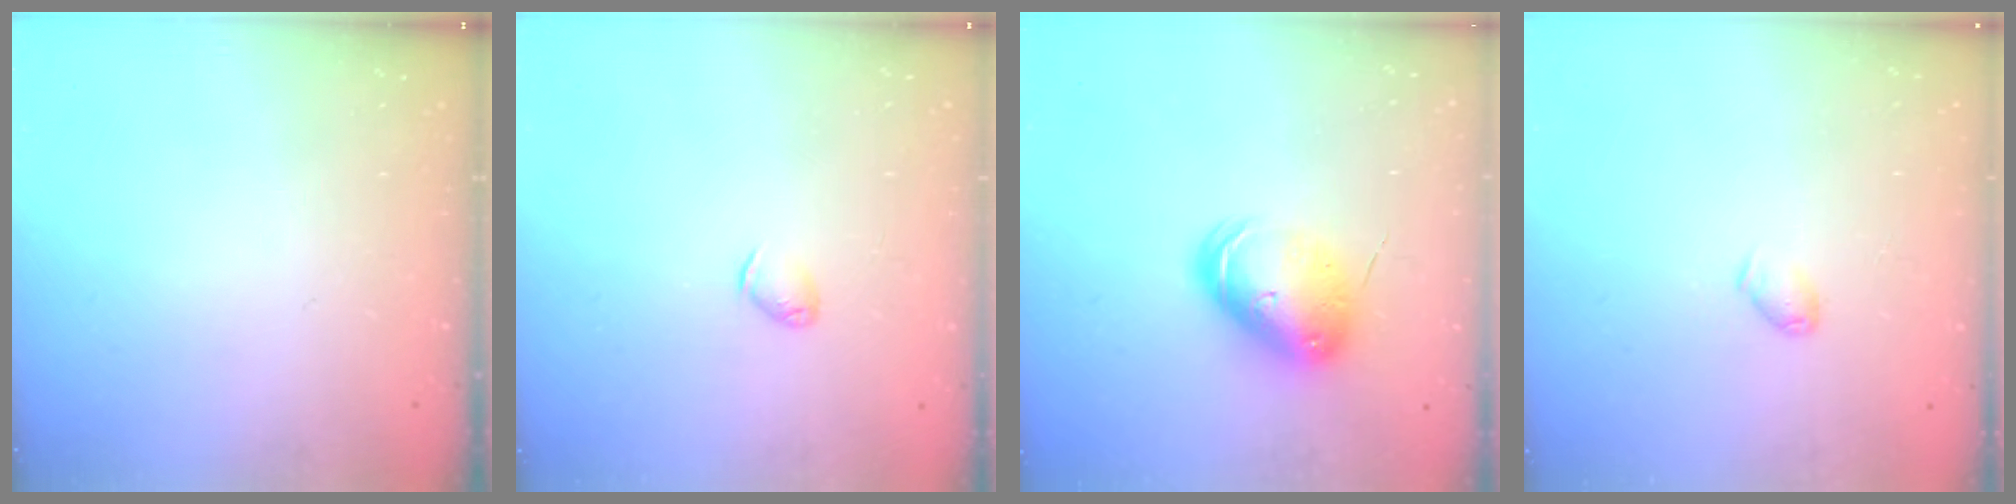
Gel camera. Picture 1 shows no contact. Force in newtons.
{"total": 3.1, "press": 3.1, "slide": 0.5}
{"total": 8.9, "press": 8.8, "slide": 1.4}
{"total": 3.4, "press": 3.3, "slide": 0.6}